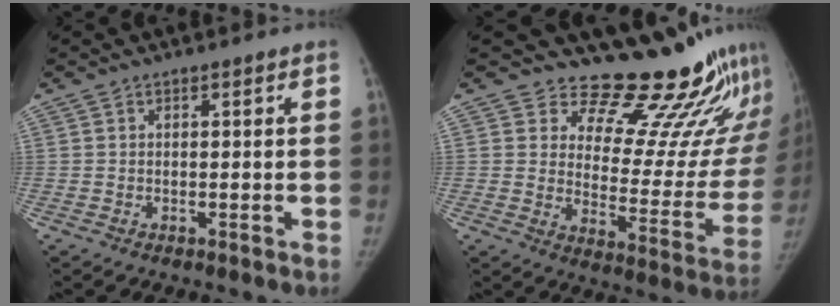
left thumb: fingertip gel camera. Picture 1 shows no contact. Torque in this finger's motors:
{"motor_torque": [-0.16, 0.22, -0.14, -0.23, -0.03]}